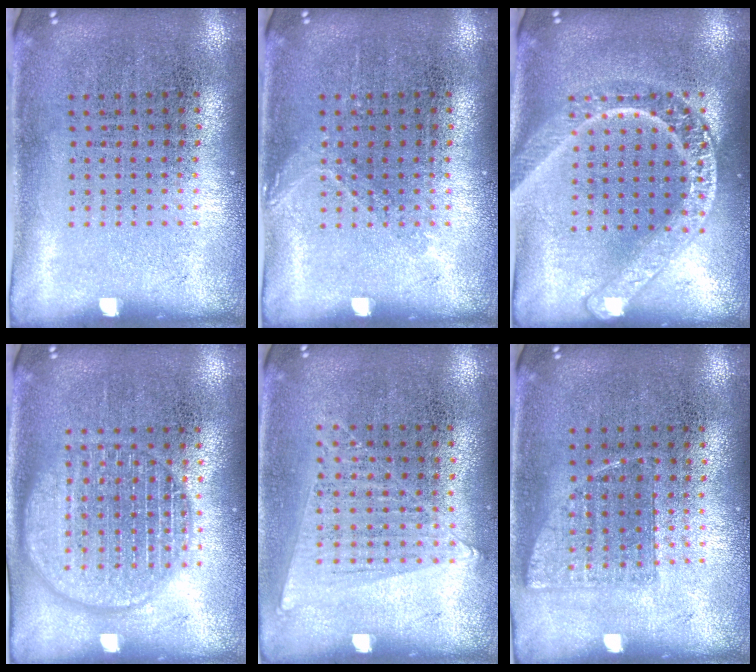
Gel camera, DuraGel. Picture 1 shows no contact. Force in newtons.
{"total": 0.9, "press": 0.8, "slide": 0.3}
{"total": 3.4, "press": 3.4, "slide": 0.3}
{"total": 2.3, "press": 2.3, "slide": 0.3}
{"total": 1.0, "press": 0.9, "slide": 0.4}
{"total": 0.7, "press": 0.7, "slide": 0.3}